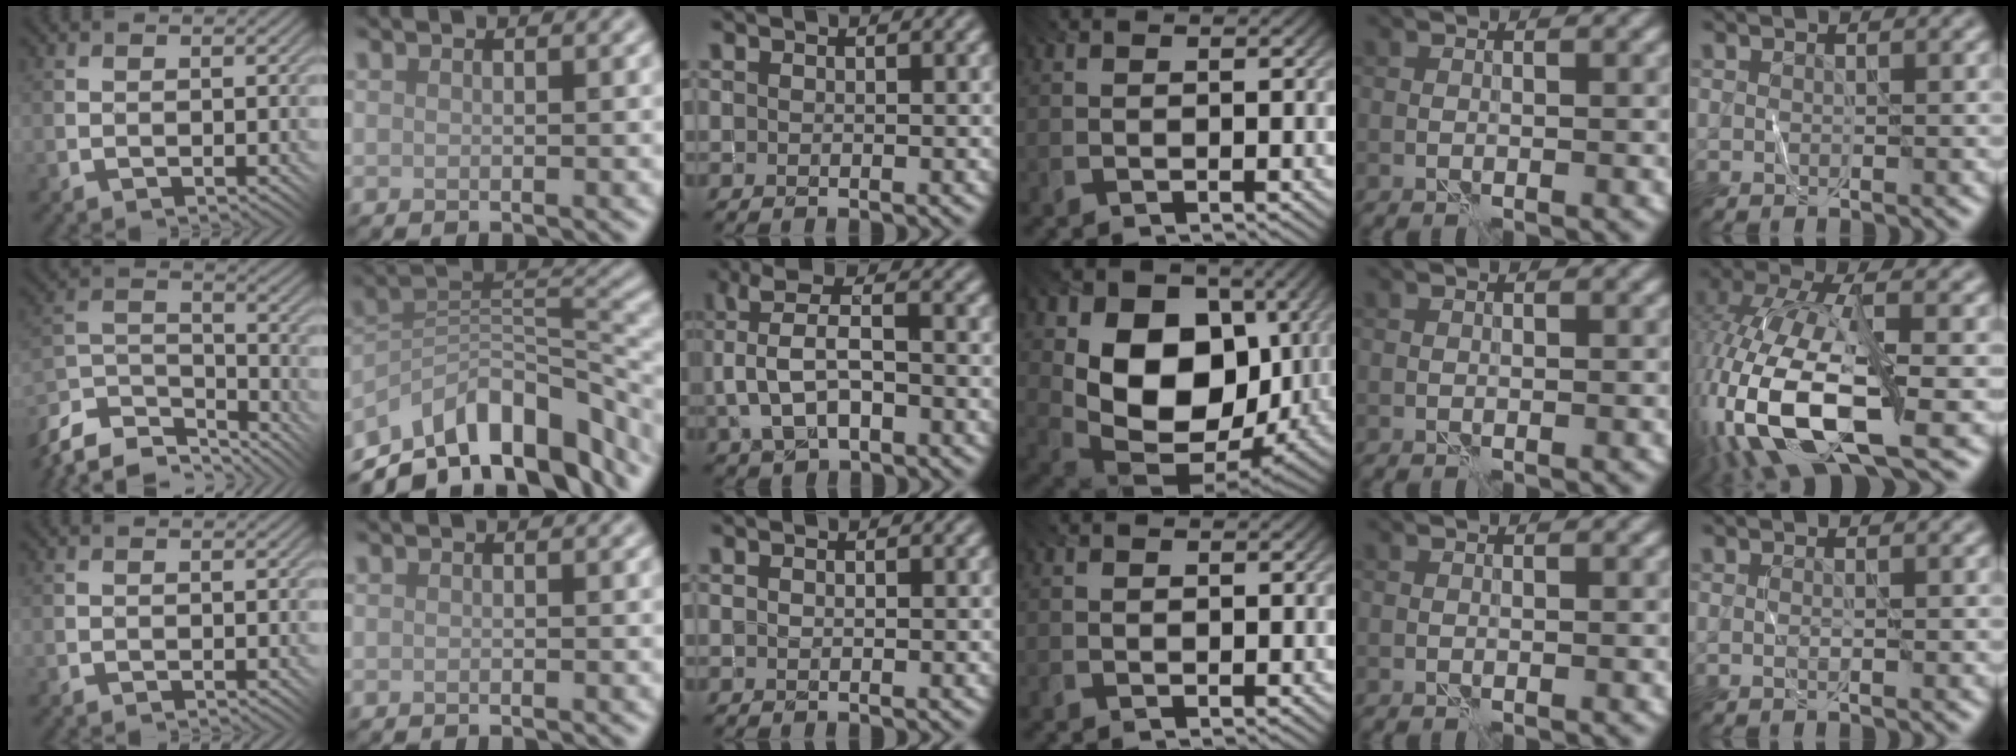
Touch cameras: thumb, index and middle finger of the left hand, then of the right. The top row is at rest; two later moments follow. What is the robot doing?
{"motion": "fold", "object": "shorts"}